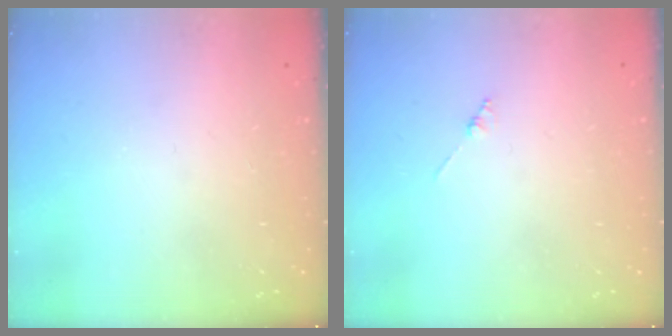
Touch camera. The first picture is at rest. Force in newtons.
{"total": 1.3, "press": 1.3, "slide": 0.3}